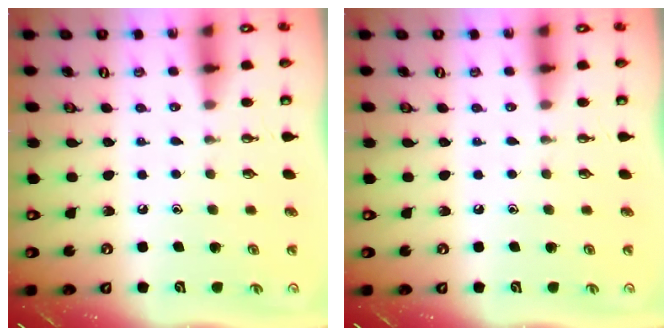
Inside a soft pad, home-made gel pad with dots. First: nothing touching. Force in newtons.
{"total": 0.0}